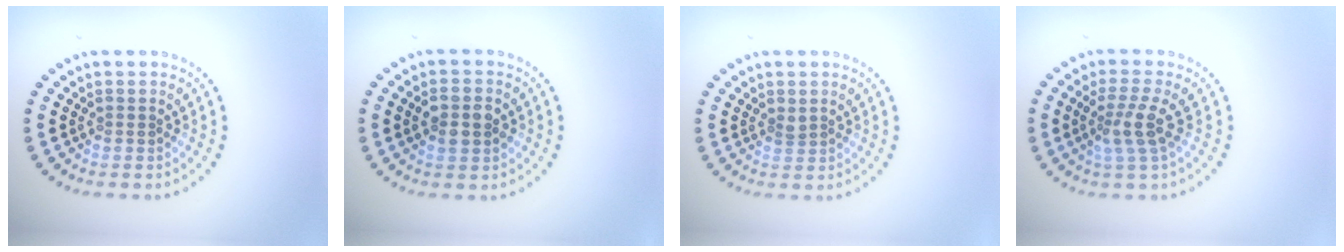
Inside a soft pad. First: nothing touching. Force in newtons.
{"total": 2.8, "press": 2.8, "slide": 0.1}
{"total": 0.7, "press": 0.5, "slide": 0.5}
{"total": 2.7, "press": 2.2, "slide": 1.7}